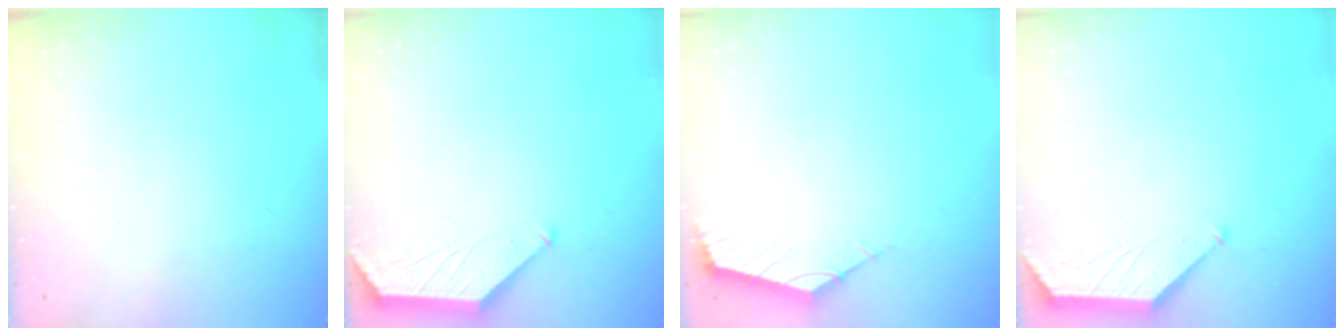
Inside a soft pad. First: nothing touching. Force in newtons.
{"total": 1.6, "press": 1.6, "slide": 0.3}
{"total": 2.5, "press": 2.4, "slide": 0.7}
{"total": 1.2, "press": 1.2, "slide": 0.3}